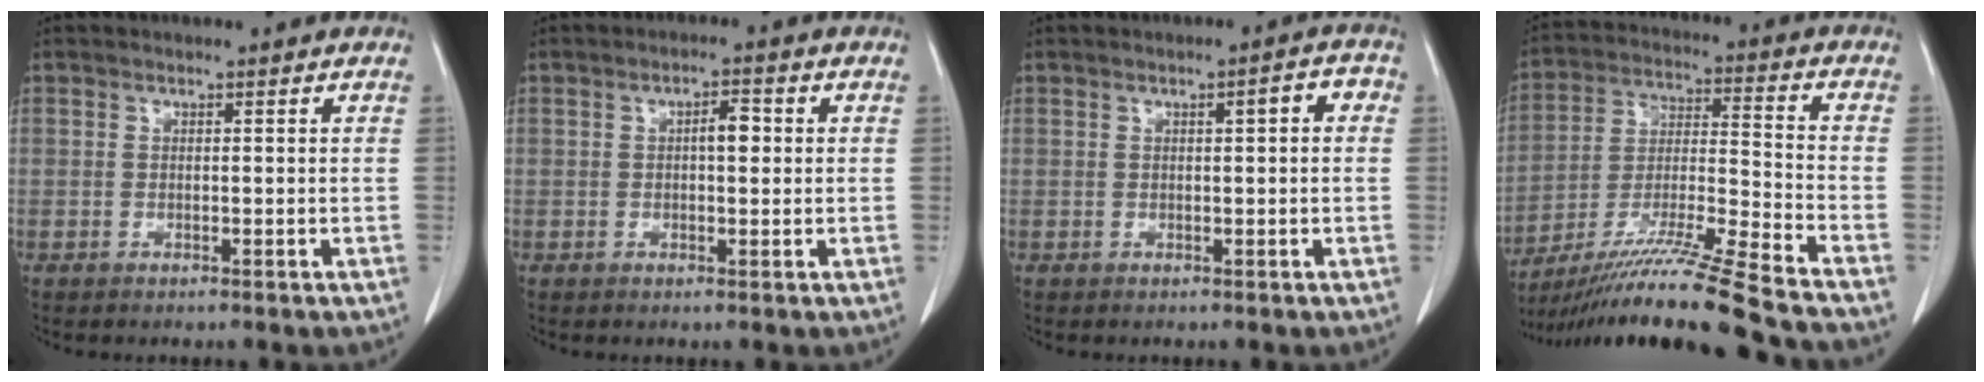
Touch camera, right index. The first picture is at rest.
{"total": 2.9, "force": [0.4, 1.0, 2.7], "torque": [-0.044, 0.005, 0.003]}
{"total": 2.9, "force": [0.5, 0.7, 2.8], "torque": [-0.038, 0.013, 0.004]}
{"total": 19.6, "force": [-16.3, -1.9, 10.8], "torque": [-0.197, -0.032, -0.287]}